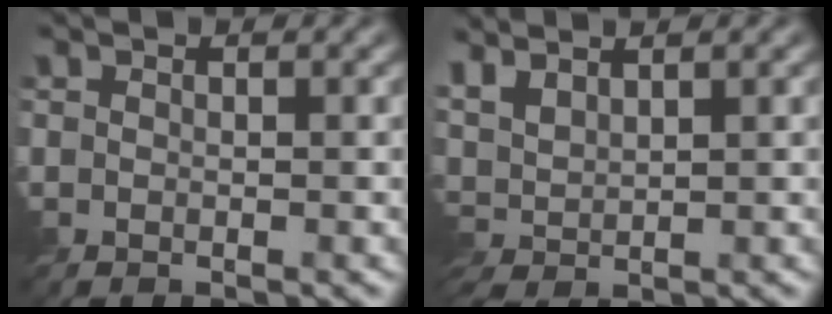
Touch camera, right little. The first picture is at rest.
{"total": 3.8, "force": [2.8, 1.3, 2.2], "torque": [-0.059, 0.014, 0.055]}